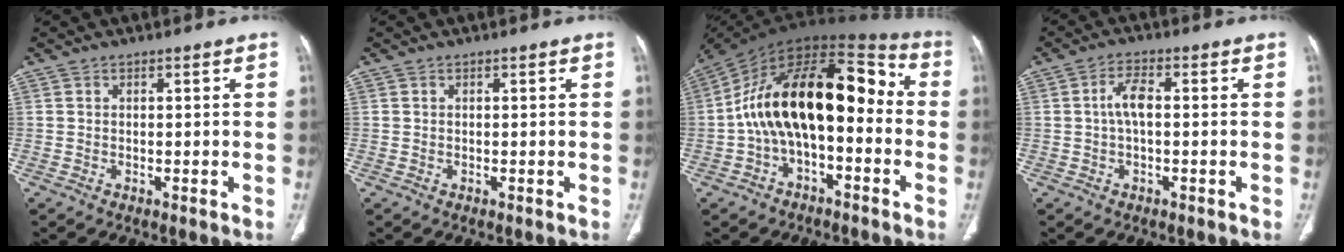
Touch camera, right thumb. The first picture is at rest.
{"total": 0.0}
{"total": 21.1, "force": [-1.8, 11.3, 17.8], "torque": [-0.269, 0.077, -0.038]}
{"total": 4.0, "force": [0.1, 1.7, 3.6], "torque": [-0.077, 0.010, -0.002]}